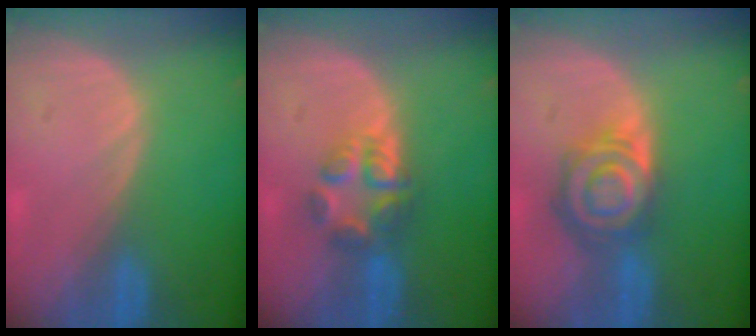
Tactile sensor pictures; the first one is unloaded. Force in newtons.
{"total": 5.9, "press": 5.3, "slide": 2.5}
{"total": 8.0, "press": 7.1, "slide": 3.6}